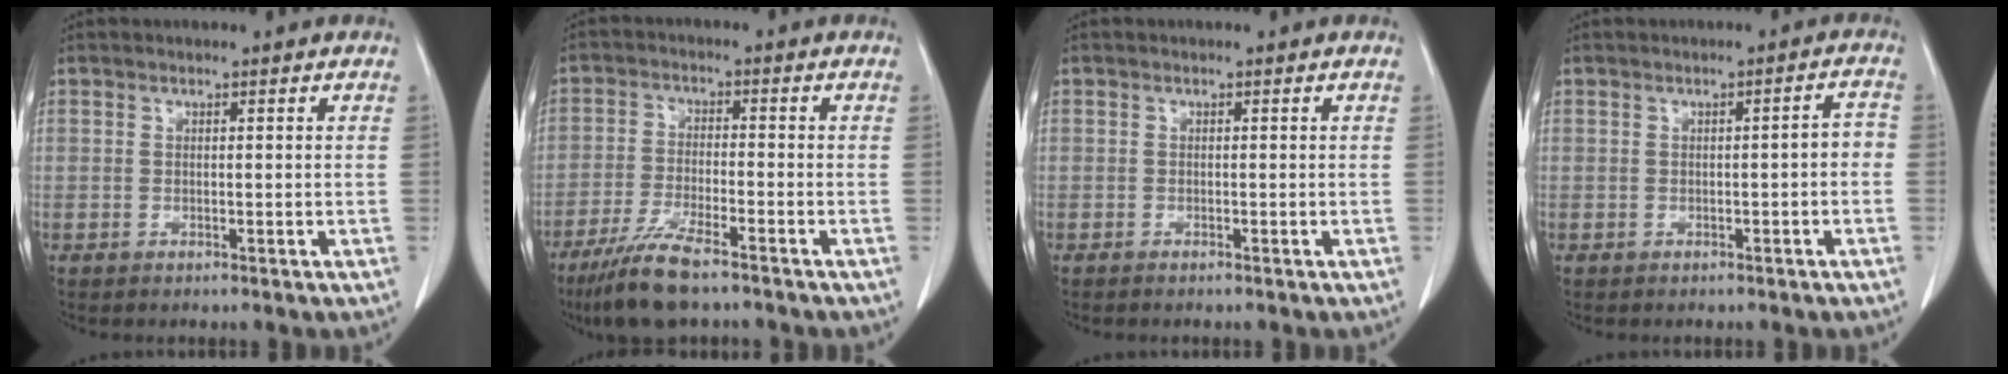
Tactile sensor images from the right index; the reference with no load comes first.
{"total": 8.5, "force": [-6.3, 1.1, 5.6], "torque": [-0.106, -0.022, -0.110]}
{"total": 0.6, "force": [-0.6, 0.0, 0.3], "torque": [-0.007, -0.002, -0.009]}
{"total": 2.3, "force": [-0.6, 0.5, 2.1], "torque": [-0.023, 0.009, -0.008]}